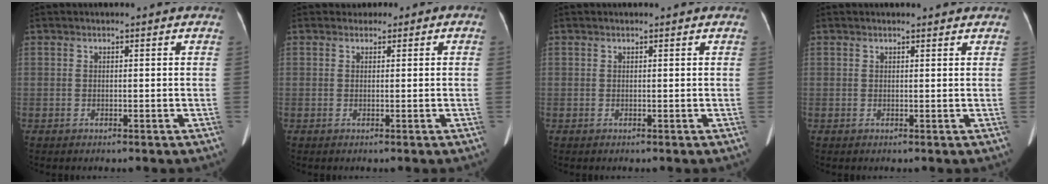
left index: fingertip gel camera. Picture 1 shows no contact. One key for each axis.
{"total": 1.2, "fx": 0.4, "fy": 1.1, "fz": 0.1, "tx": 0.003, "ty": 0.007, "tz": 0.000}
{"total": 0.0}
{"total": 2.1, "fx": 2.0, "fy": 0.4, "fz": 0.7, "tx": -0.014, "ty": 0.007, "tz": 0.020}